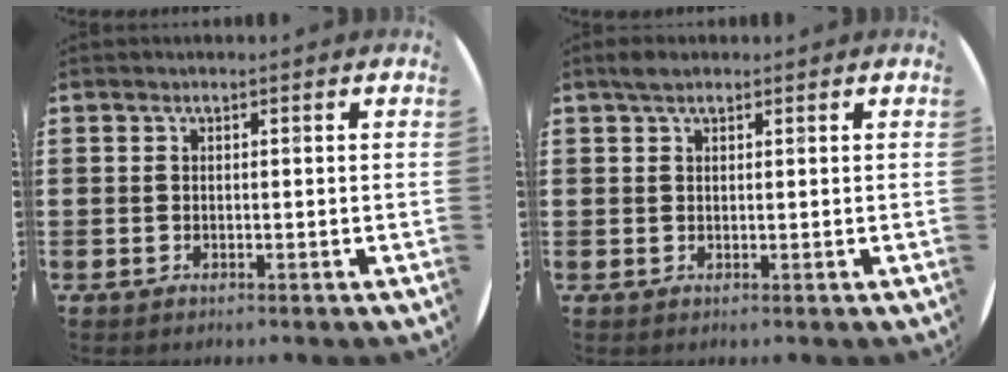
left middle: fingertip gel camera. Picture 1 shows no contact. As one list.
[{"total": 1.8, "force": [1.4, 0.9, 0.7], "torque": [-0.008, 0.004, 0.024]}]